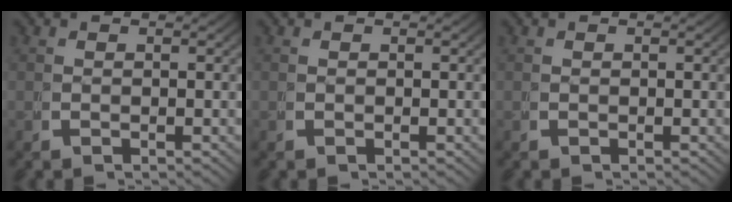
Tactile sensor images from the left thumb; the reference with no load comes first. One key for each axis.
{"total": 0.0}
{"total": 0.0}